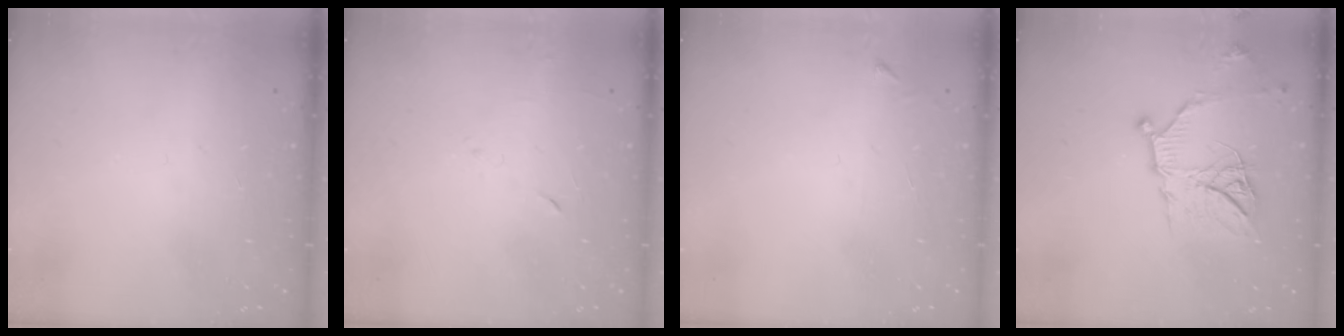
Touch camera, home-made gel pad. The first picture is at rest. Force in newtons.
{"total": 3.9, "press": 3.8, "slide": 0.8}
{"total": 2.6, "press": 2.6, "slide": 0.3}
{"total": 14.7, "press": 14.7, "slide": 0.2}